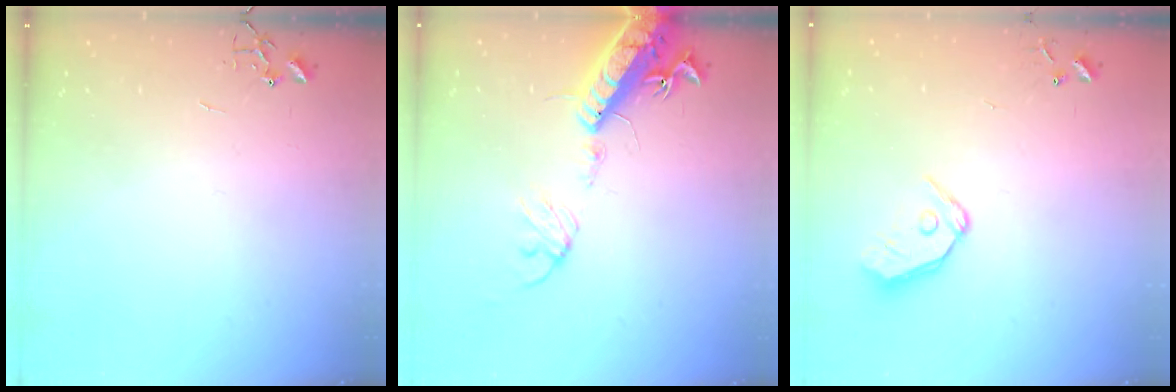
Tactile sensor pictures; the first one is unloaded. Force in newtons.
{"total": 17.2, "press": 16.7, "slide": 3.9}
{"total": 9.8, "press": 9.7, "slide": 1.3}